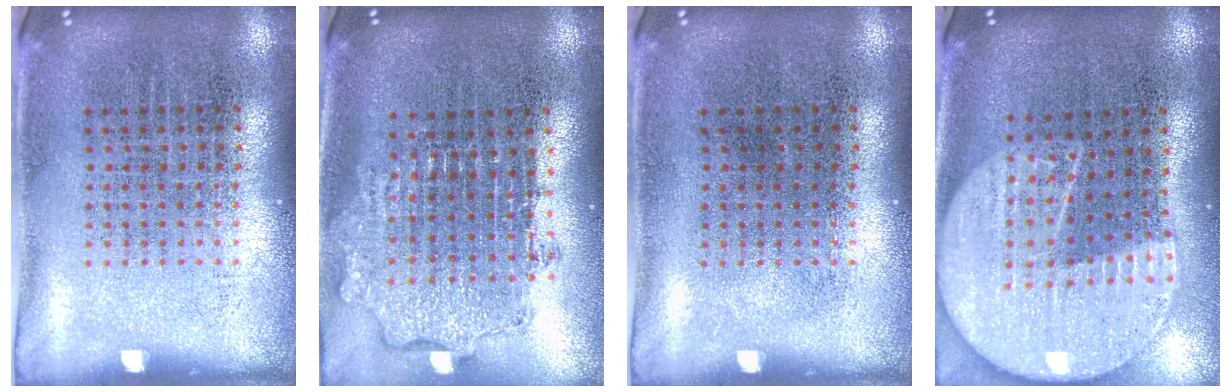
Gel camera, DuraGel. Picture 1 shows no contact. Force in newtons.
{"total": 1.9, "press": 1.5, "slide": 1.2}
{"total": 0.0}
{"total": 2.3, "press": 2.0, "slide": 1.1}